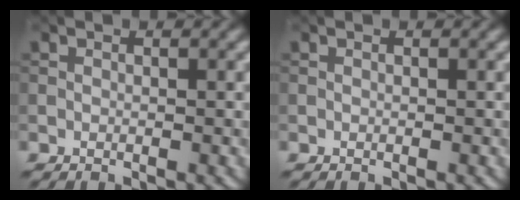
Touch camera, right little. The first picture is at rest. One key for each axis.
{"total": 0.0}